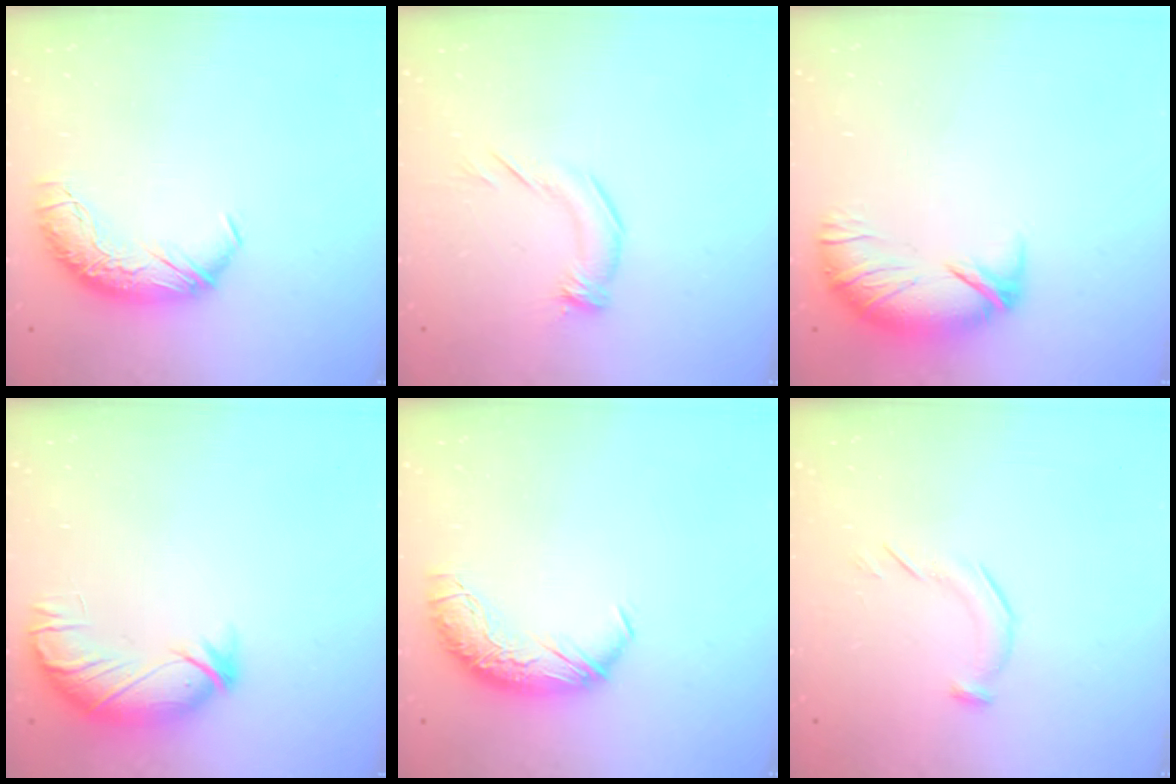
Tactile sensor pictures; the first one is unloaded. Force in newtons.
{"total": 2.4, "press": 2.3, "slide": 0.9}
{"total": 4.3, "press": 3.7, "slide": 2.1}
{"total": 3.6, "press": 3.0, "slide": 2.0}
{"total": 0.0}
{"total": 5.3, "press": 5.2, "slide": 1.0}